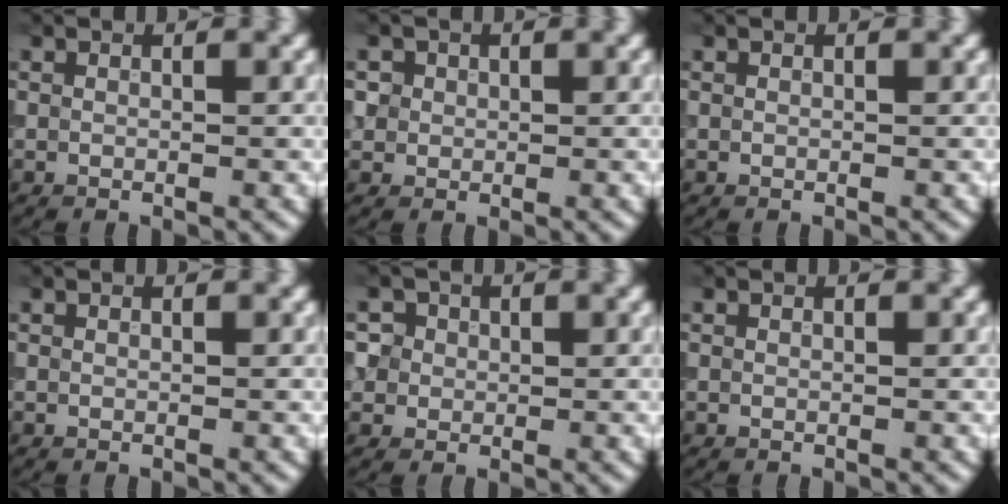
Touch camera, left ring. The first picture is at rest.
{"total": 2.2, "force": [0.9, 1.9, 0.7], "torque": [-0.008, 0.002, 0.020]}
{"total": 0.0}
{"total": 0.0}
{"total": 4.2, "force": [1.4, 3.7, 1.4], "torque": [-0.012, 0.018, 0.014]}
{"total": 0.0}